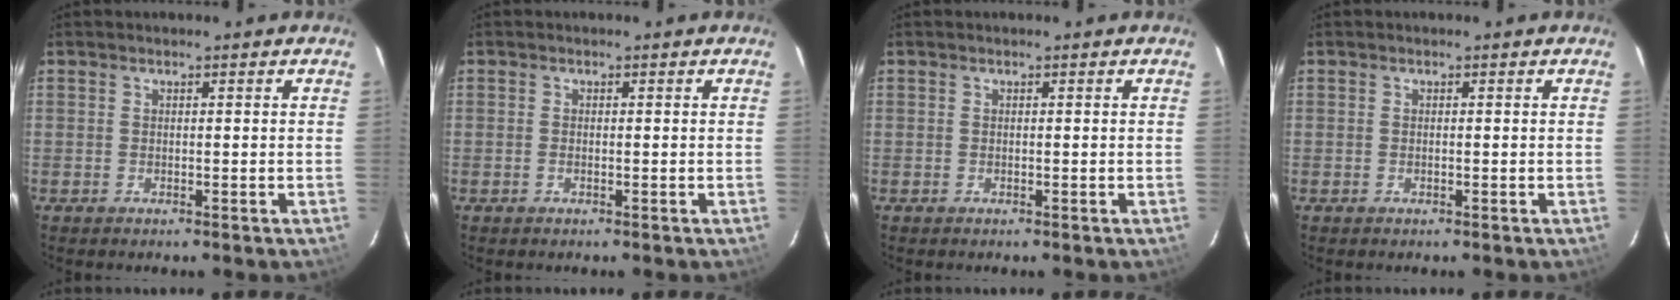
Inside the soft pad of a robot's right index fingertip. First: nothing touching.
{"total": 0.6, "force": [-0.1, 0.2, 0.5], "torque": [-0.013, 0.000, -0.003]}
{"total": 0.0}
{"total": 0.0}